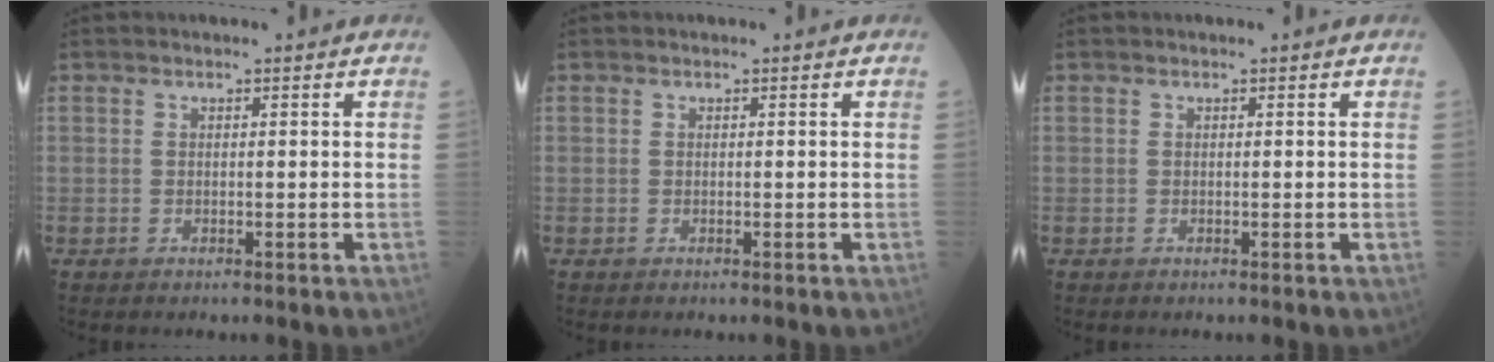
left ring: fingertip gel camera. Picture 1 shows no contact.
{"total": 0.0}
{"total": 0.0}